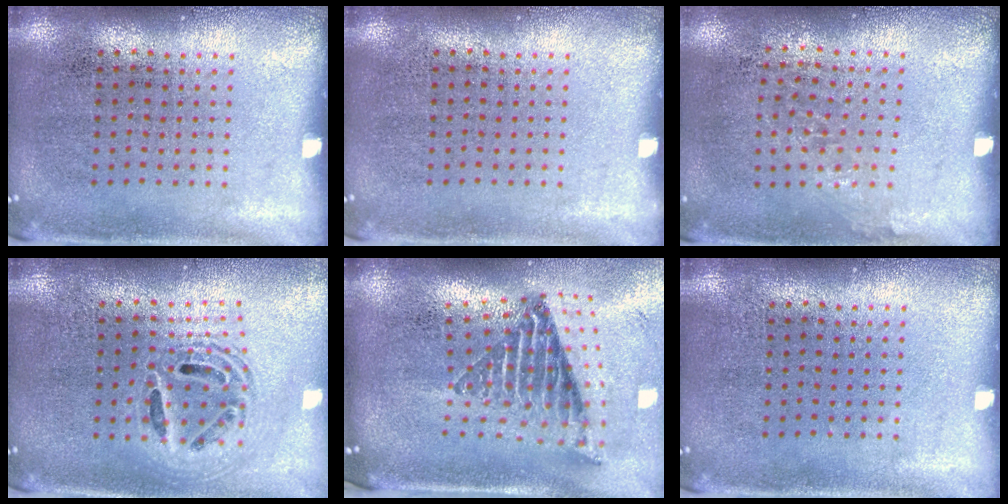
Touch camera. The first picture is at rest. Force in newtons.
{"total": 0.0}
{"total": 0.8, "press": 0.6, "slide": 0.5}
{"total": 1.8, "press": 1.5, "slide": 1.1}
{"total": 2.6, "press": 1.6, "slide": 2.0}
{"total": 0.0}